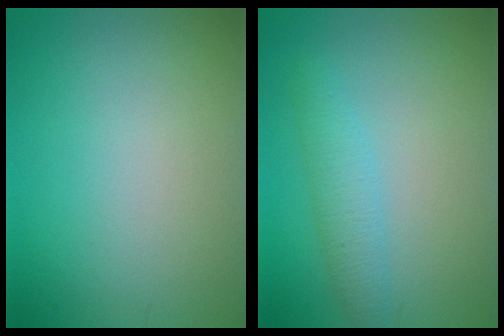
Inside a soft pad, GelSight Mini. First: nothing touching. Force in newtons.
{"total": 2.4, "press": 2.4, "slide": 0.1}